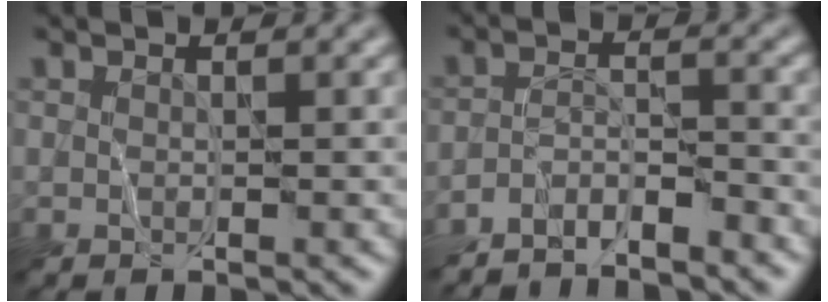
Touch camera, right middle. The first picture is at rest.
{"total": 3.9, "force": [-3.7, 0.5, 1.2], "torque": [-0.019, 0.004, -0.071]}